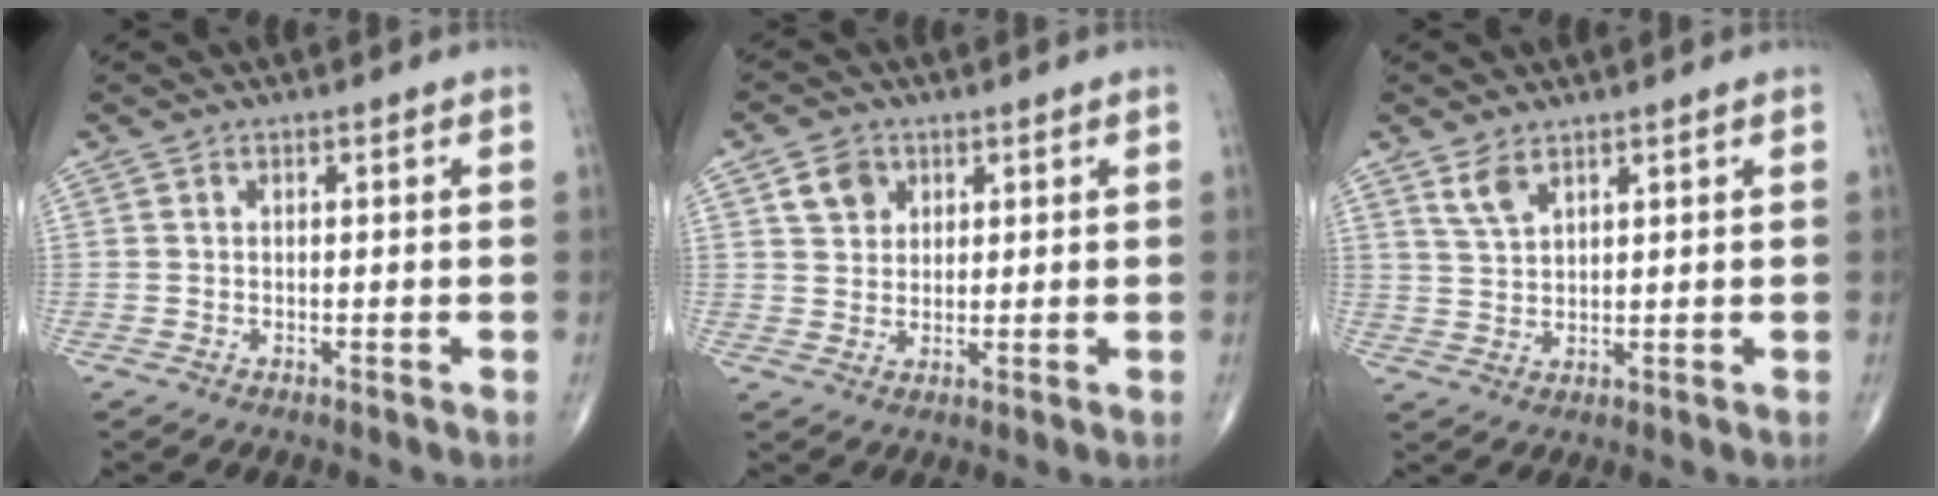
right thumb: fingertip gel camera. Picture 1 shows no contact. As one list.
[{"total": 4.8, "force": [2.1, 3.8, 1.9], "torque": [-0.014, -0.008, 0.039]}, {"total": 3.7, "force": [2.6, 1.5, 2.2], "torque": [-0.043, -0.011, 0.058]}]